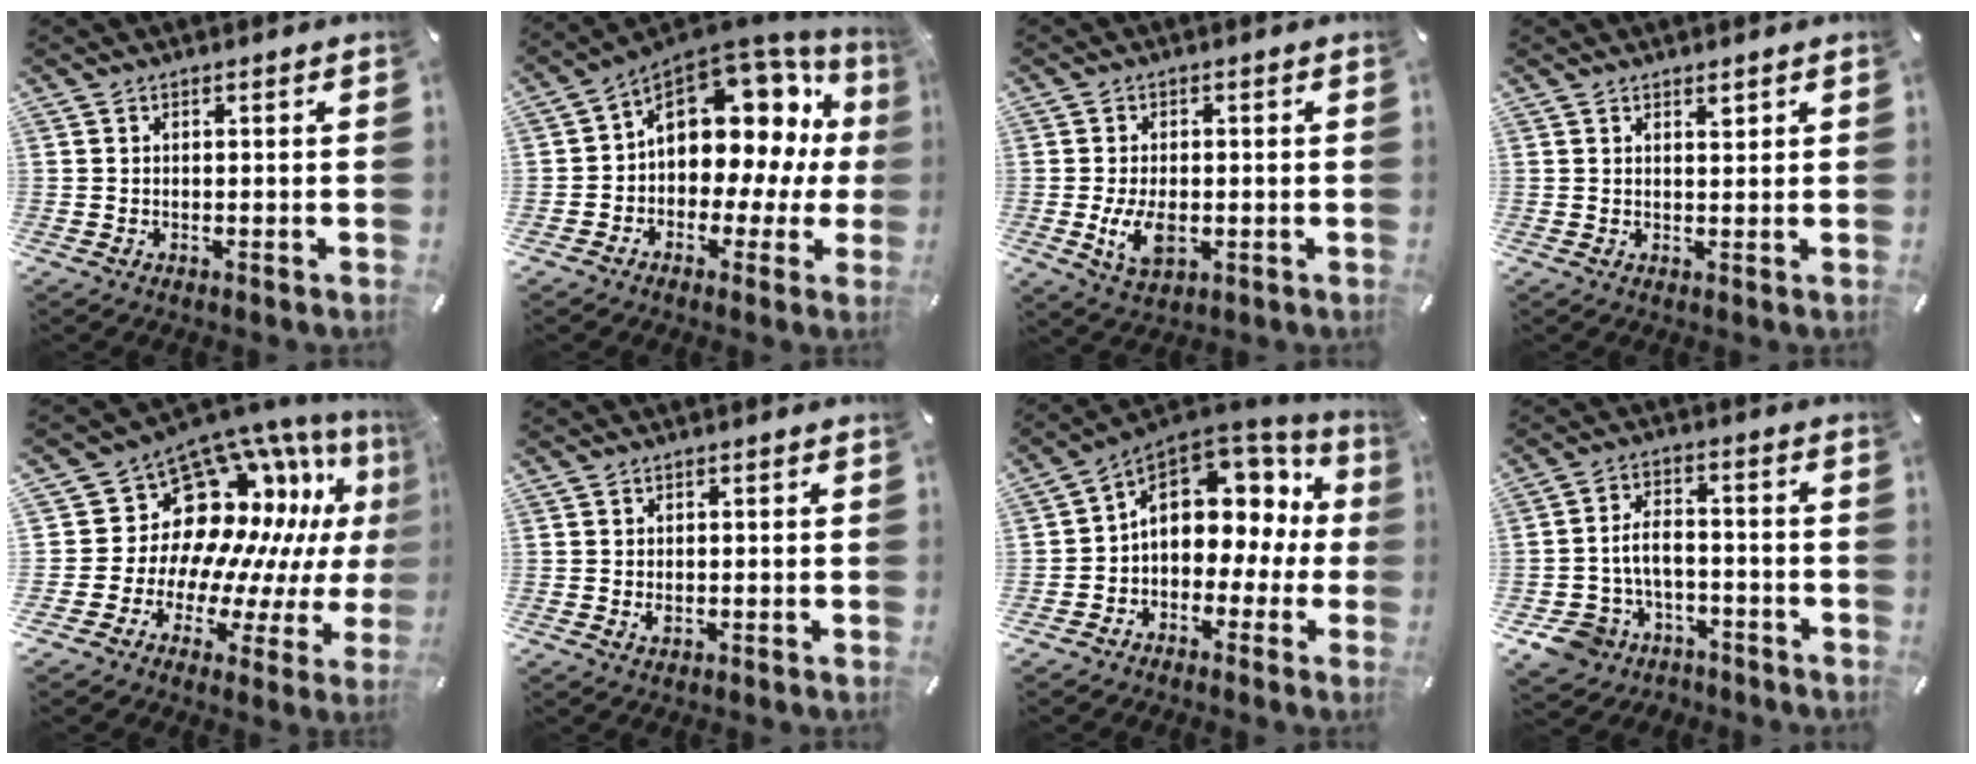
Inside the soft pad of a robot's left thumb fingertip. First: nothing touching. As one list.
[{"total": 14.0, "force": [5.3, 9.9, 8.4], "torque": [-0.116, -0.052, 0.091]}, {"total": 7.1, "force": [-1.3, 4.3, 5.4], "torque": [-0.122, -0.008, -0.027]}, {"total": 1.6, "force": [1.2, 0.8, 0.8], "torque": [0.000, -0.006, 0.018]}, {"total": 18.1, "force": [9.3, 12.6, 8.9], "torque": [-0.131, -0.109, 0.190]}, {"total": 1.2, "force": [-0.1, 0.9, 0.8], "torque": [-0.015, 0.002, -0.003]}, {"total": 11.3, "force": [3.4, 8.7, 6.4], "torque": [-0.107, -0.019, 0.064]}, {"total": 9.1, "force": [-3.4, 7.3, 4.2], "torque": [-0.103, 0.023, -0.061]}]